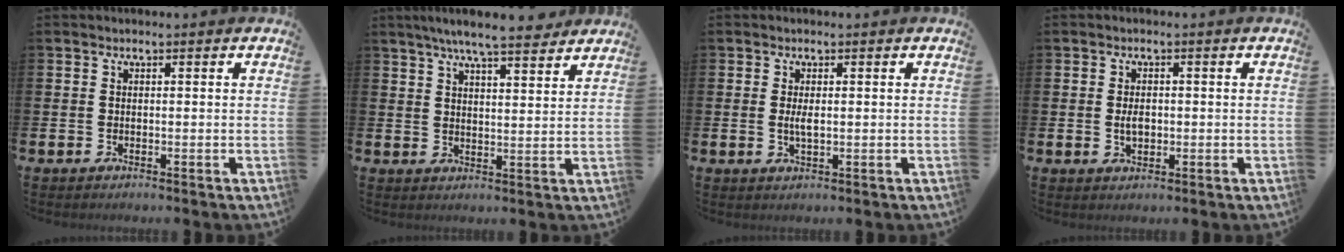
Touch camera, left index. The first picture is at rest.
{"total": 6.7, "force": [6.2, 0.5, 2.6], "torque": [-0.055, -0.025, 0.107]}
{"total": 1.8, "force": [0.2, 0.6, 1.7], "torque": [-0.027, -0.001, 0.001]}
{"total": 2.4, "force": [0.0, 1.5, 1.8], "torque": [-0.020, 0.000, -0.005]}